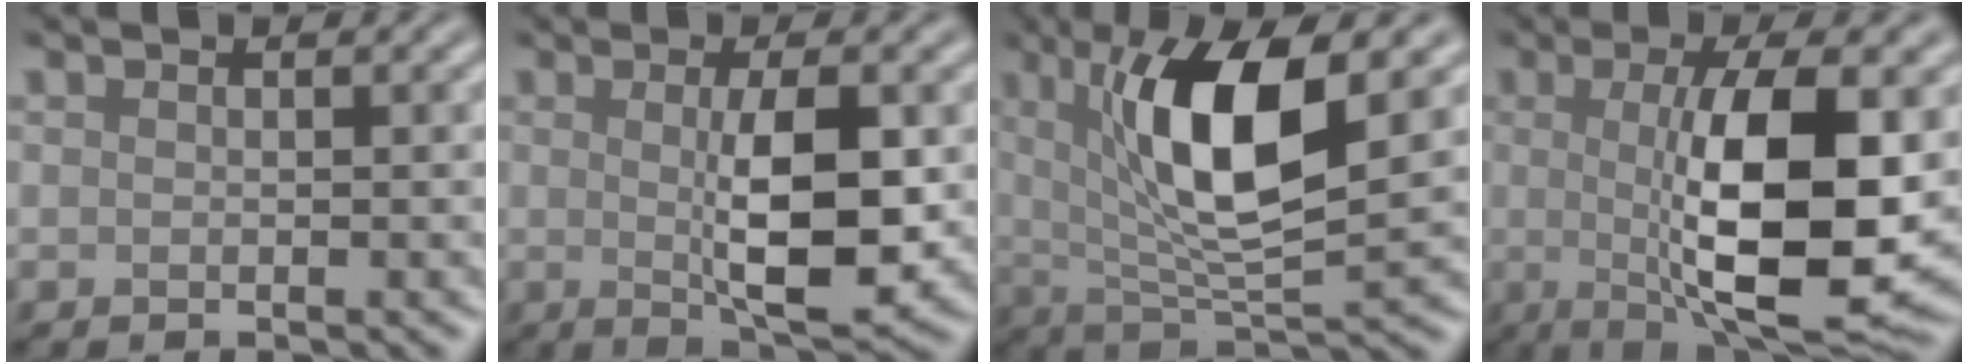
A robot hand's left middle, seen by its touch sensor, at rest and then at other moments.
{"total": 6.4, "force": [0.1, 1.6, 6.2], "torque": [-0.102, -0.005, 0.006]}
{"total": 9.6, "force": [2.7, 2.8, 8.7], "torque": [-0.148, -0.008, 0.049]}
{"total": 11.3, "force": [0.0, 3.2, 10.9], "torque": [-0.163, -0.010, 0.002]}